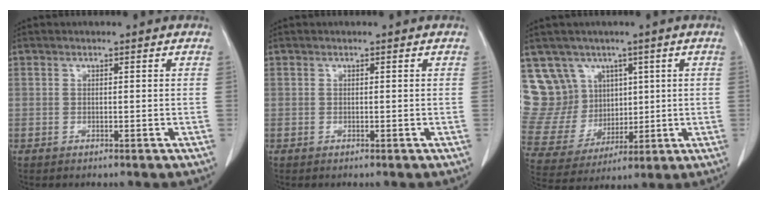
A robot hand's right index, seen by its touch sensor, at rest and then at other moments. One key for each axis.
{"total": 0.0}
{"total": 12.2, "fx": 6.2, "fy": 10.3, "fz": 2.2, "tx": -0.066, "ty": 0.053, "tz": 0.149}